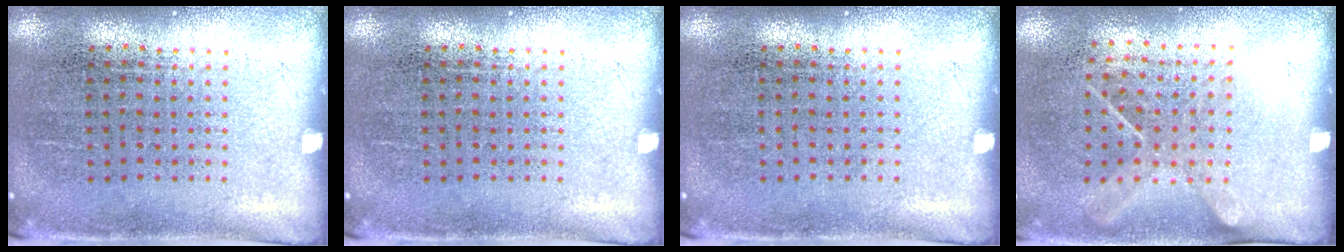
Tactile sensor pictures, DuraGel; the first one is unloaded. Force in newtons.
{"total": 0.0}
{"total": 0.0}
{"total": 1.2, "press": 0.9, "slide": 0.8}